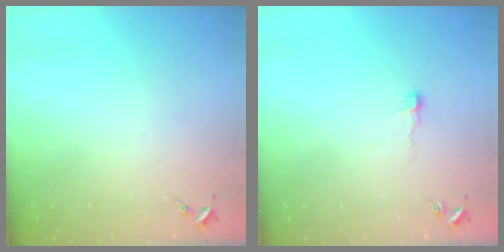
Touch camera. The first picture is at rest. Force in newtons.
{"total": 4.4, "press": 4.4, "slide": 0.5}